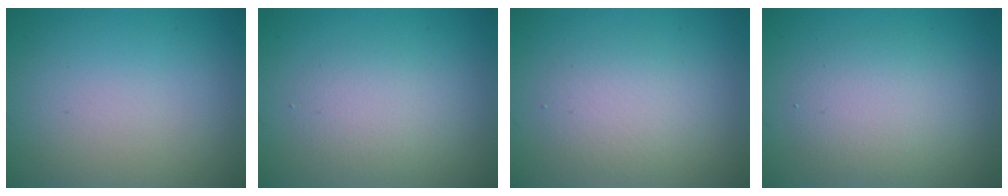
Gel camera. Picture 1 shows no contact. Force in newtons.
{"total": 2.5, "press": 2.5, "slide": 0.2}
{"total": 2.9, "press": 2.8, "slide": 0.2}
{"total": 3.8, "press": 3.8, "slide": 0.4}